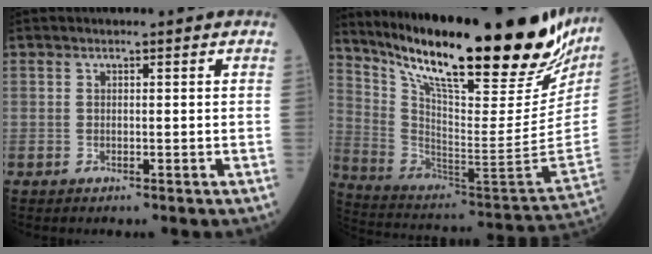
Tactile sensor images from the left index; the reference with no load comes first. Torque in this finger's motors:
{"motor_torque": [0.55, -0.65, 0.97, 0.21]}